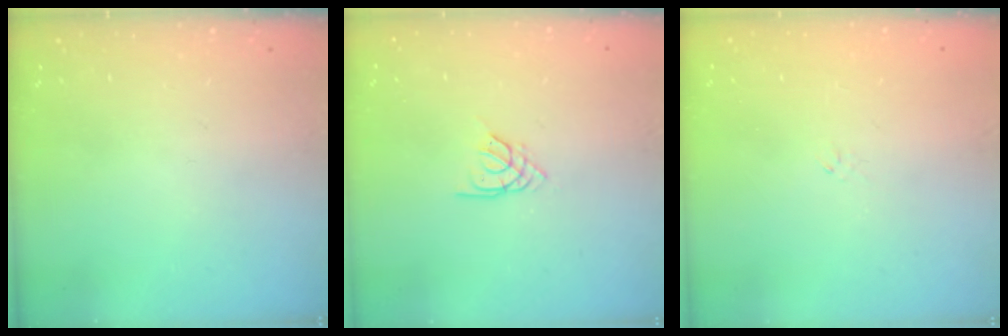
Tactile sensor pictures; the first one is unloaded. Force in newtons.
{"total": 2.3, "press": 2.3, "slide": 0.5}
{"total": 1.2, "press": 1.2, "slide": 0.4}